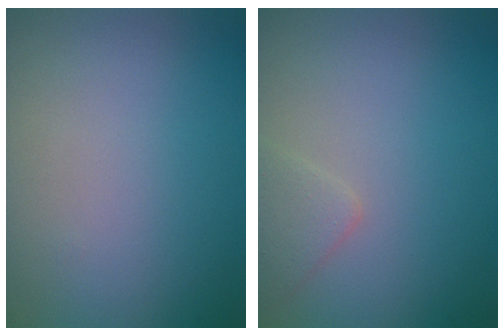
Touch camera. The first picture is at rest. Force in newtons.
{"total": 1.6, "press": 1.6, "slide": 0.1}